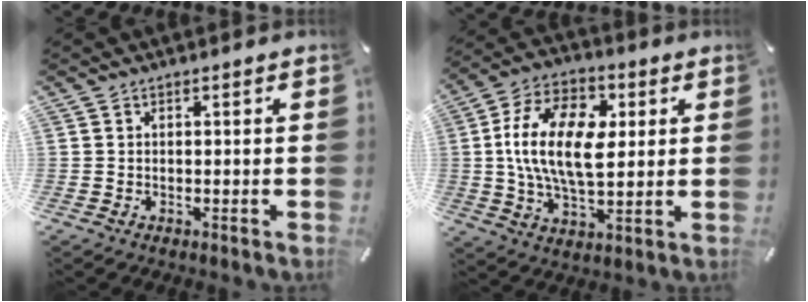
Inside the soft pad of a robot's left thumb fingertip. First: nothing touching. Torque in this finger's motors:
{"motor_torque": [0.60, 0.85, 2.05, -0.72, 0.47]}